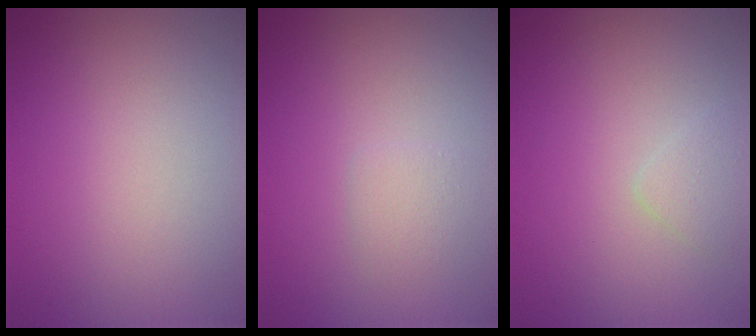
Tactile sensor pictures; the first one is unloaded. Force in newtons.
{"total": 1.1, "press": 1.1, "slide": 0.0}
{"total": 1.1, "press": 1.1, "slide": 0.0}